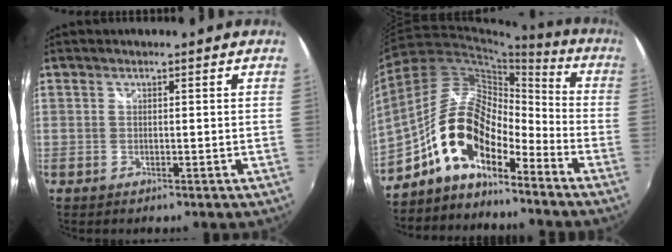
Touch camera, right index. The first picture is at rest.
{"total": 14.8, "force": [-9.2, 6.3, 9.7], "torque": [-0.186, 0.020, -0.185]}